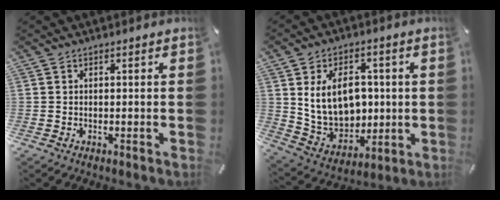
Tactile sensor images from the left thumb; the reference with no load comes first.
{"total": 13.8, "force": [2.4, 10.6, 8.5], "torque": [-0.168, -0.004, 0.052]}